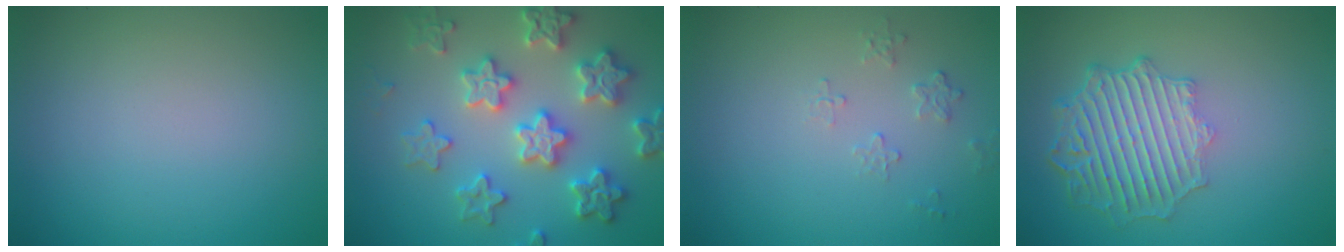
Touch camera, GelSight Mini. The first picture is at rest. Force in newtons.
{"total": 6.1, "press": 6.0, "slide": 1.3}
{"total": 1.2, "press": 0.8, "slide": 0.9}
{"total": 6.2, "press": 4.8, "slide": 3.9}